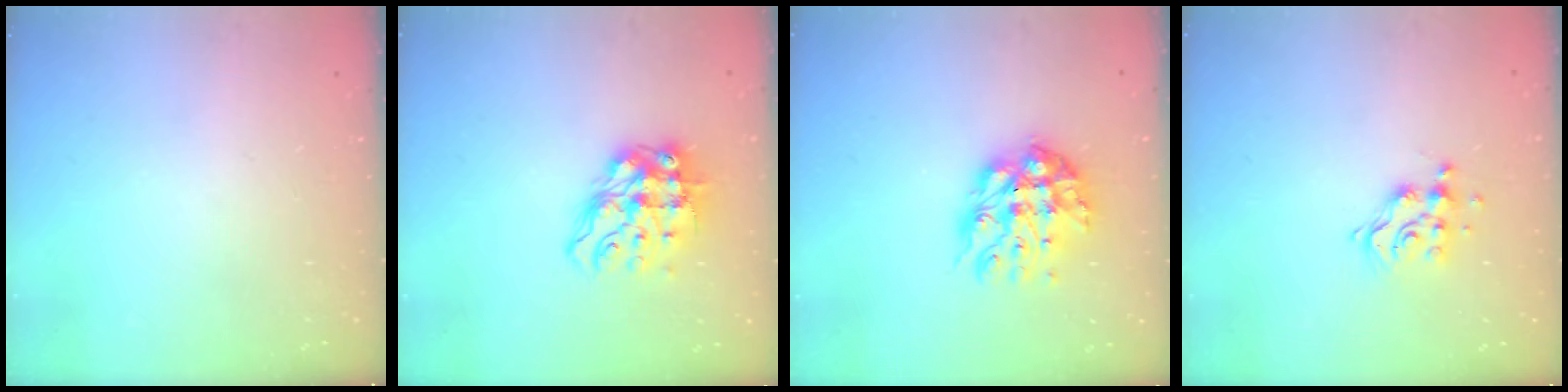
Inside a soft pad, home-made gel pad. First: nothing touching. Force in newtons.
{"total": 11.9, "press": 11.8, "slide": 1.4}
{"total": 11.5, "press": 11.5, "slide": 1.2}
{"total": 9.7, "press": 9.7, "slide": 0.8}